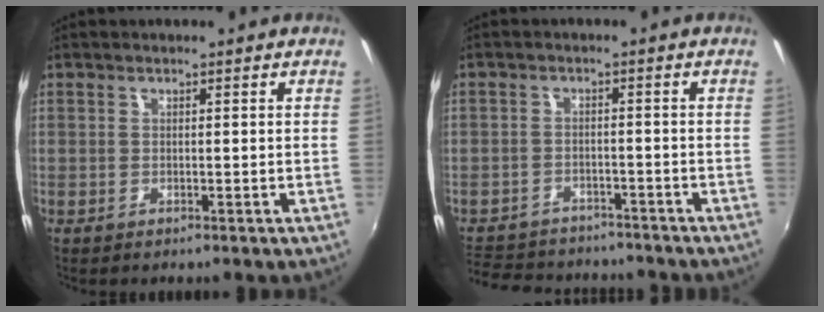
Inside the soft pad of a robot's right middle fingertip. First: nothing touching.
{"total": 12.3, "force": [-10.0, 6.1, 3.6], "torque": [-0.103, 0.025, -0.145]}